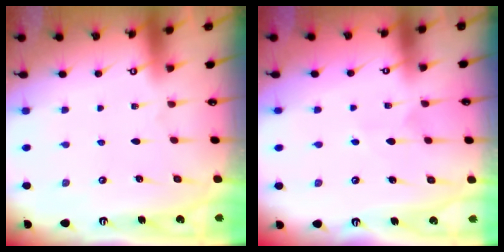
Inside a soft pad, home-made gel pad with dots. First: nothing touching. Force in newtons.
{"total": 4.9, "press": 4.9, "slide": 0.4}